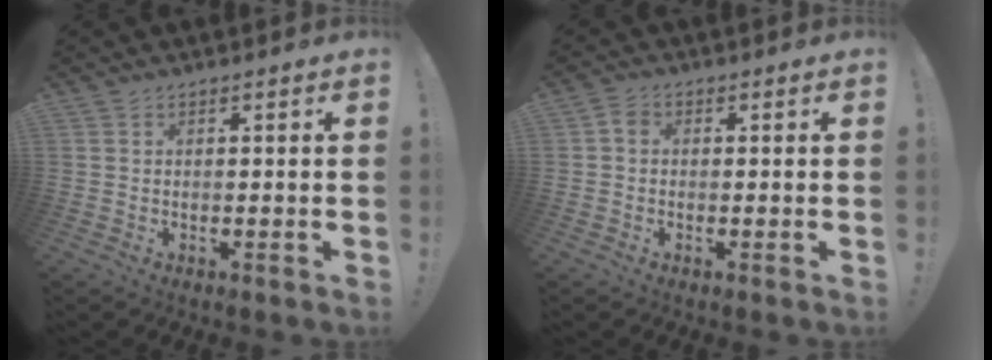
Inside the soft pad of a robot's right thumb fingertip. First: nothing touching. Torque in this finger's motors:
{"motor_torque": [0.08, 0.20, 0.37, -0.28, -0.02]}